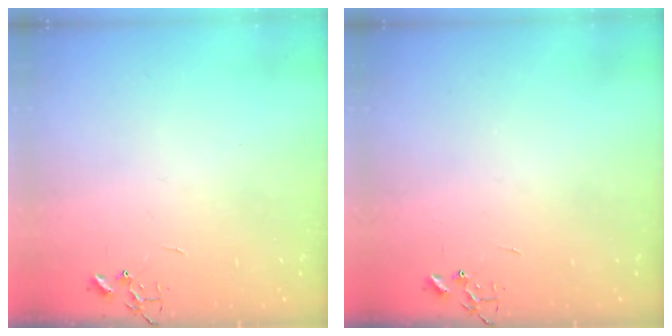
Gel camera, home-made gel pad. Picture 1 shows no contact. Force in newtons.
{"total": 0.0}